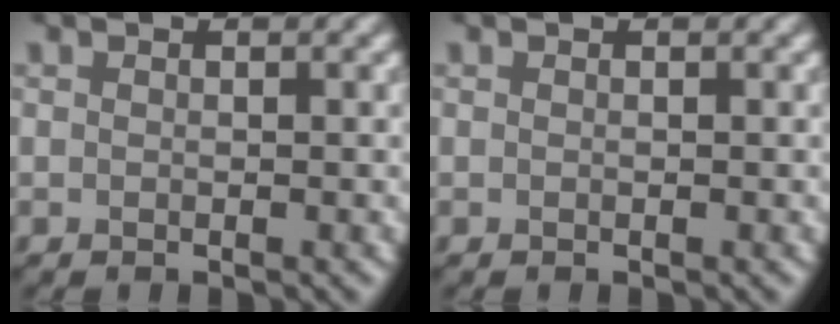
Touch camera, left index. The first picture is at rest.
{"total": 0.0}